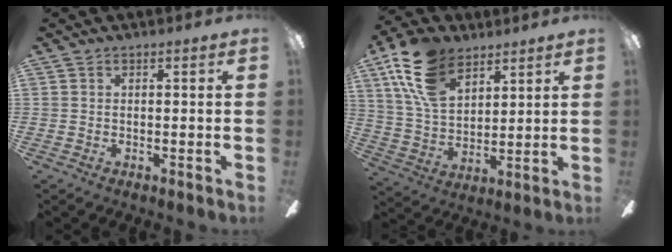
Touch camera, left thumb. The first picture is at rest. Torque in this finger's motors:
{"motor_torque": [0.23, 0.76, 1.62, -1.15, 0.42]}